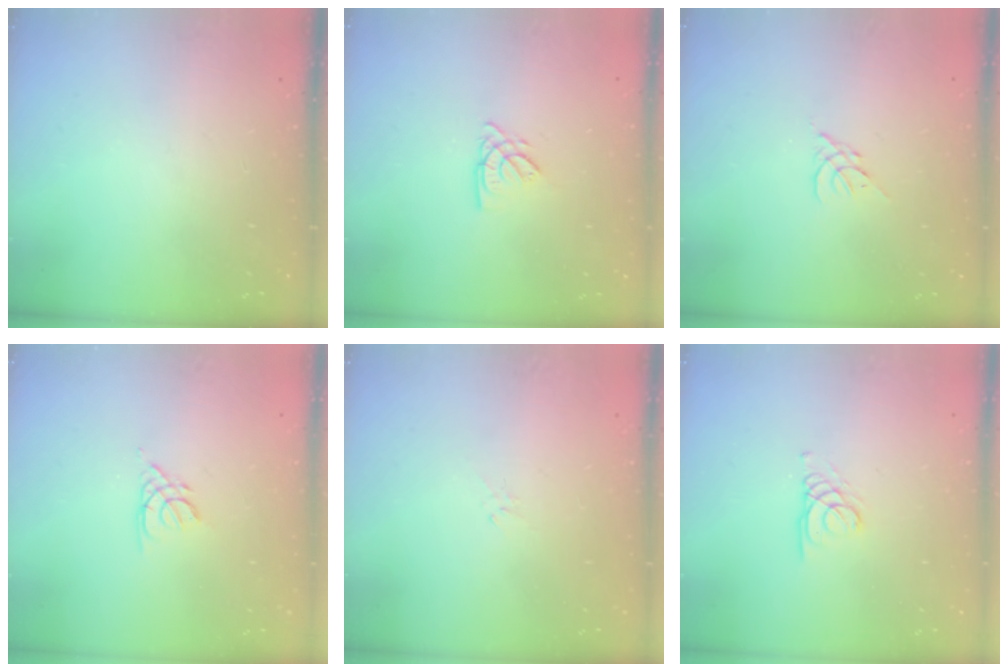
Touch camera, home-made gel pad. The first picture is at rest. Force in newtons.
{"total": 2.7, "press": 2.7, "slide": 0.3}
{"total": 1.8, "press": 1.7, "slide": 0.5}
{"total": 2.2, "press": 2.2, "slide": 0.4}
{"total": 0.7, "press": 0.5, "slide": 0.4}
{"total": 1.7, "press": 1.7, "slide": 0.2}